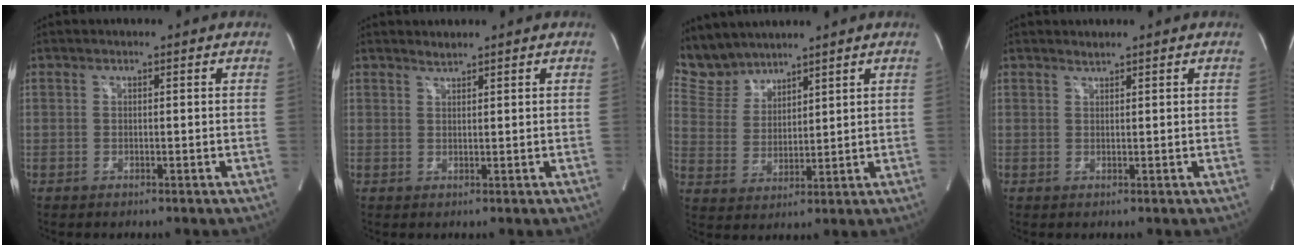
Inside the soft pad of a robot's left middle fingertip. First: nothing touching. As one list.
[{"total": 1.0, "force": [1.0, -0.2, 0.0], "torque": [-0.007, -0.002, 0.022]}, {"total": 6.6, "force": [6.3, 1.8, 0.1], "torque": [-0.017, 0.013, 0.145]}, {"total": 0.7, "force": [0.7, -0.2, 0.0], "torque": [-0.008, -0.003, 0.015]}]